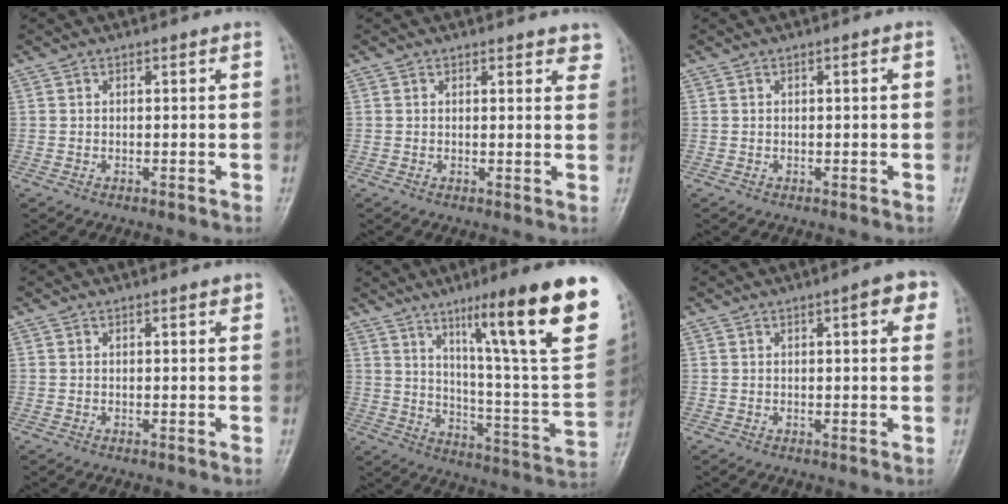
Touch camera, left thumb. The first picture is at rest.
{"total": 3.4, "force": [2.8, 1.3, 1.4], "torque": [0.007, -0.011, 0.025]}
{"total": 0.8, "force": [0.1, 0.1, 0.8], "torque": [-0.016, 0.001, 0.002]}
{"total": 1.0, "force": [0.6, 0.3, 0.8], "torque": [-0.010, -0.001, 0.007]}
{"total": 27.1, "force": [14.1, 2.9, 22.9], "torque": [-0.304, -0.045, 0.215]}
{"total": 4.7, "force": [1.9, 1.3, 4.1], "torque": [-0.042, 0.001, 0.018]}